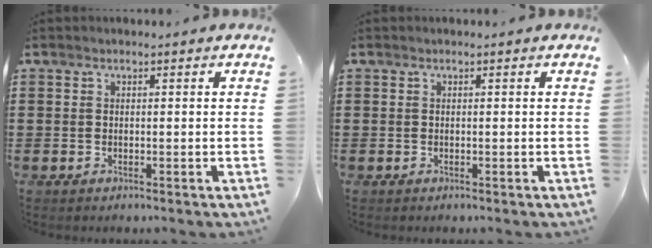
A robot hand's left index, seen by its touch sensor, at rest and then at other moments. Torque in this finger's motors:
{"motor_torque": [0.00, 0.00, 0.00, 0.00]}